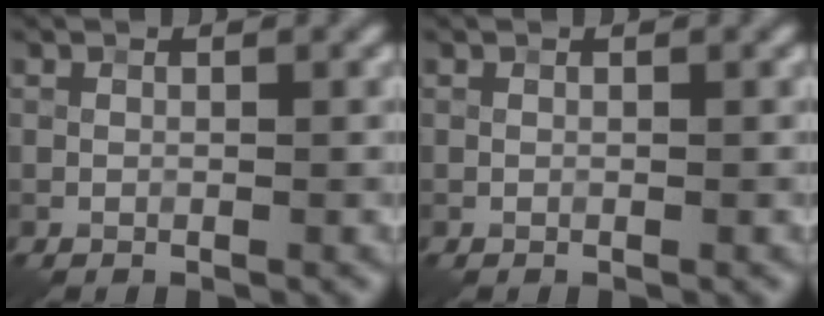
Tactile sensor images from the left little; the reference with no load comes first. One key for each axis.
{"total": 0.0}